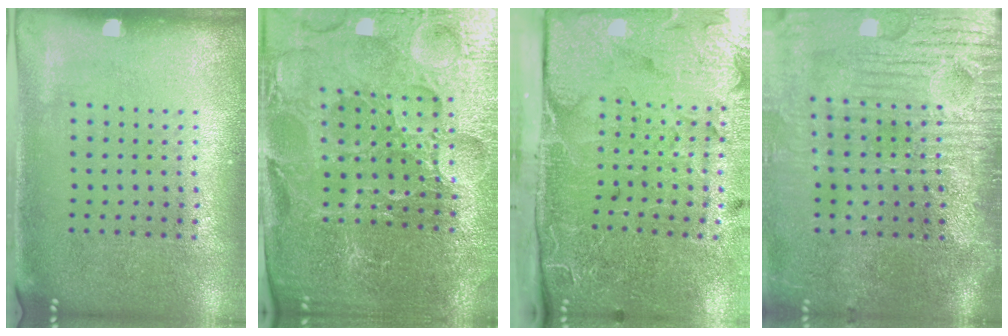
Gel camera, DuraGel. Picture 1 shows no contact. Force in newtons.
{"total": 4.4, "press": 4.3, "slide": 1.1}
{"total": 5.1, "press": 4.0, "slide": 3.2}
{"total": 4.7, "press": 4.0, "slide": 2.4}